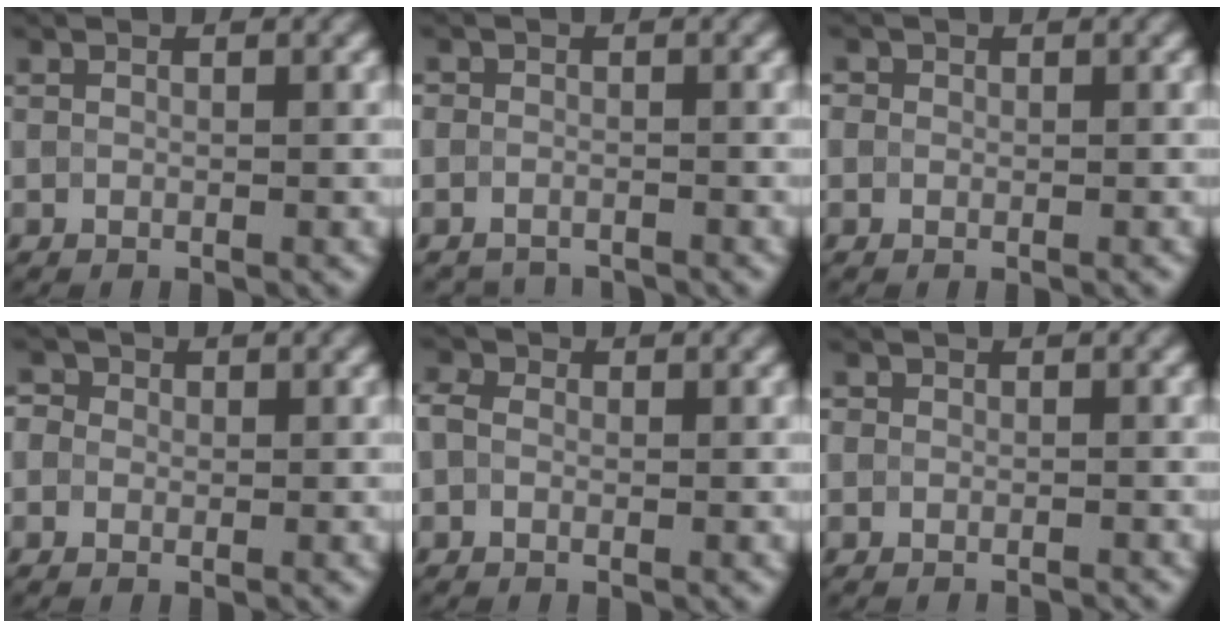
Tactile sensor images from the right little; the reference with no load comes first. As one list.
[{"total": 2.0, "force": [-1.8, 0.9, -0.2], "torque": [0.021, -0.005, -0.036]}, {"total": 0.9, "force": [0.3, 0.9, 0.1], "torque": [0.008, -0.002, -0.002]}, {"total": 2.2, "force": [0.8, 1.9, 0.9], "torque": [0.002, 0.016, -0.015]}, {"total": 1.3, "force": [-0.2, 1.1, 0.7], "torque": [-0.012, 0.003, -0.011]}, {"total": 1.2, "force": [-0.9, 0.7, -0.2], "torque": [0.016, -0.002, -0.016]}]